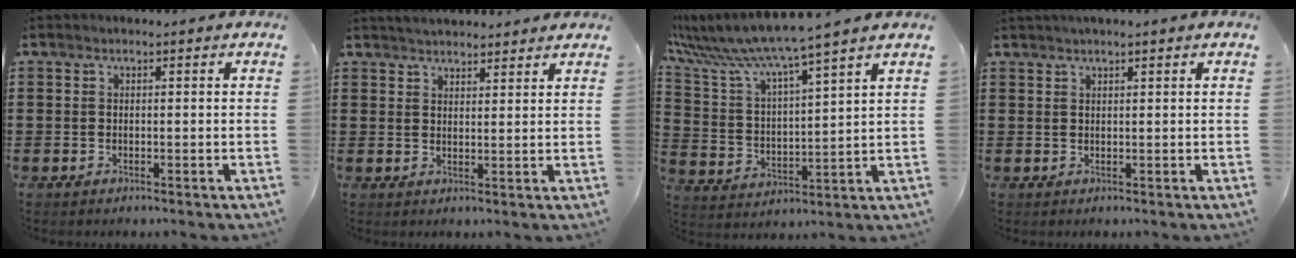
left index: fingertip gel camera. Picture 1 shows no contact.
{"total": 2.9, "force": [2.9, 0.2, 0.1], "torque": [-0.010, -0.003, 0.056]}
{"total": 7.0, "force": [6.1, -0.7, 3.2], "torque": [-0.092, -0.046, 0.098]}
{"total": 1.3, "force": [1.2, 0.0, 0.6], "torque": [-0.012, 0.001, 0.022]}